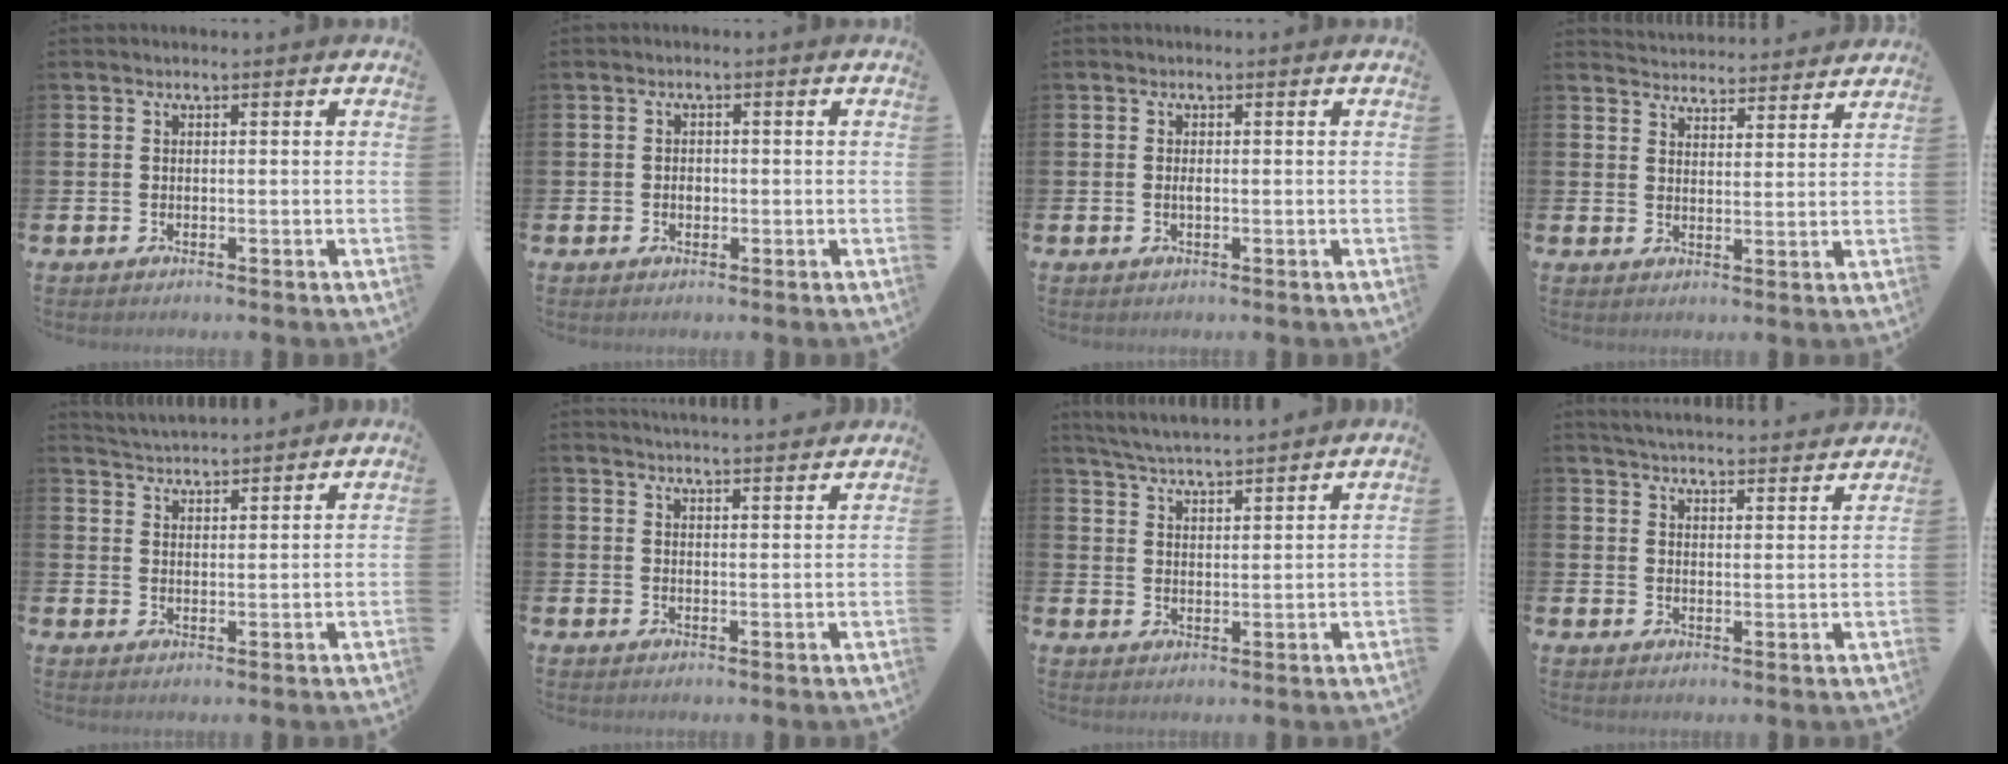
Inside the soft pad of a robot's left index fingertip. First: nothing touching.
{"total": 1.3, "force": [-0.1, 1.0, 0.8], "torque": [-0.005, 0.003, -0.006]}
{"total": 0.7, "force": [0.0, 0.2, 0.6], "torque": [-0.010, -0.001, -0.001]}
{"total": 4.3, "force": [4.3, 0.4, -0.4], "torque": [-0.001, -0.032, 0.075]}
{"total": 4.1, "force": [4.1, 0.2, -0.3], "torque": [-0.001, -0.025, 0.073]}
{"total": 3.6, "force": [3.6, -0.4, -0.1], "torque": [-0.003, -0.023, 0.064]}
{"total": 5.0, "force": [4.9, -0.1, 0.5], "torque": [-0.028, -0.028, 0.088]}
{"total": 4.8, "force": [4.8, 0.1, 0.3], "torque": [-0.014, -0.036, 0.084]}